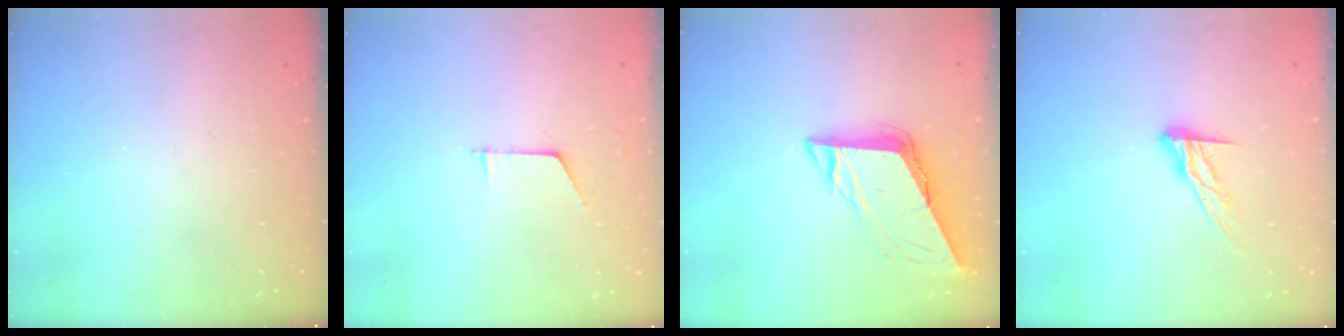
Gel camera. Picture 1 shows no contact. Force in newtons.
{"total": 4.5, "press": 4.5, "slide": 0.4}
{"total": 8.2, "press": 8.2, "slide": 0.6}
{"total": 9.5, "press": 9.5, "slide": 0.6}